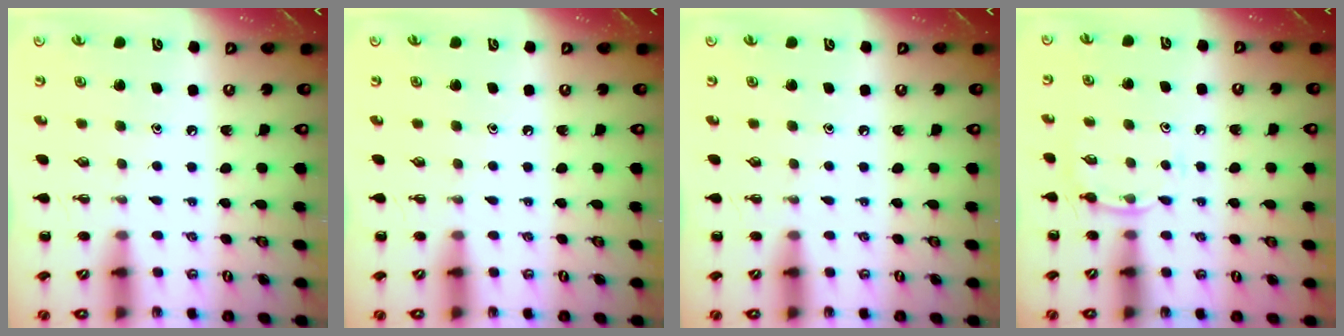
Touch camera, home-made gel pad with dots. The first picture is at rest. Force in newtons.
{"total": 0.0}
{"total": 0.0}
{"total": 5.7, "press": 5.4, "slide": 1.6}